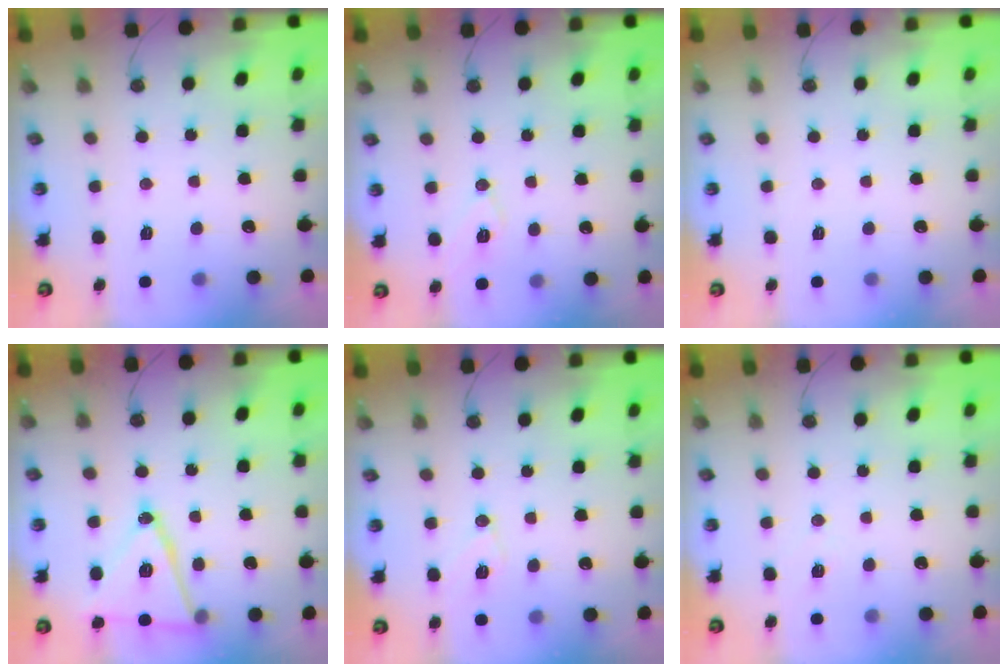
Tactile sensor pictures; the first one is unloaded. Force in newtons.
{"total": 7.8, "press": 6.8, "slide": 3.9}
{"total": 0.0}
{"total": 16.8, "press": 16.5, "slide": 3.4}
{"total": 7.7, "press": 7.7, "slide": 1.1}
{"total": 6.2, "press": 4.3, "slide": 4.5}